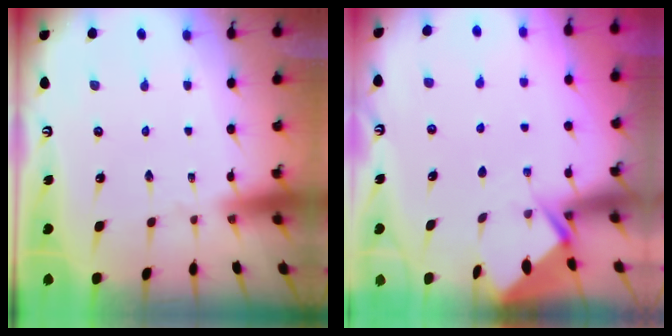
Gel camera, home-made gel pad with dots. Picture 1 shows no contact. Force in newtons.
{"total": 2.8, "press": 2.8, "slide": 0.4}